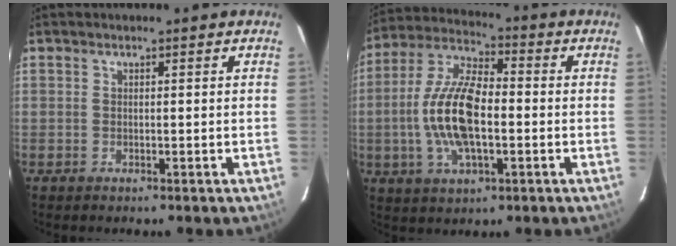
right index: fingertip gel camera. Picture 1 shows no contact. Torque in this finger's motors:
{"motor_torque": [2.14, 0.00, 1.05, 0.21]}